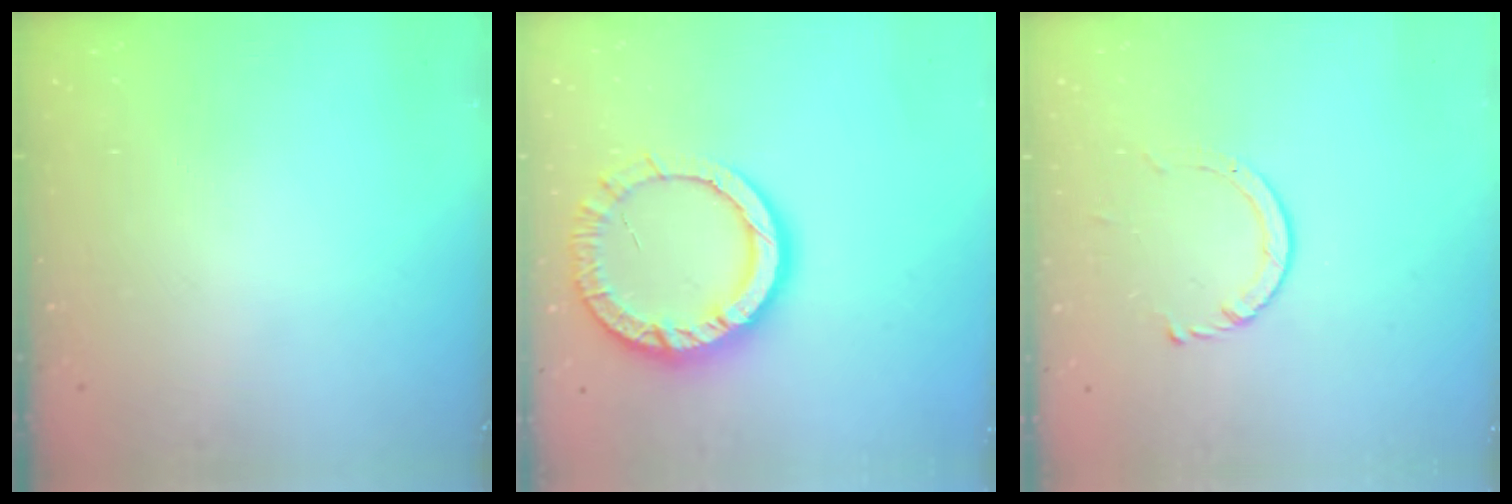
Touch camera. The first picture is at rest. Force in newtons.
{"total": 14.2, "press": 14.1, "slide": 1.4}
{"total": 3.3, "press": 3.3, "slide": 0.4}